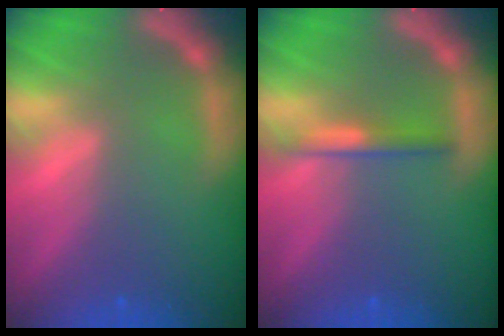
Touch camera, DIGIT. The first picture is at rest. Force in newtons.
{"total": 1.9}